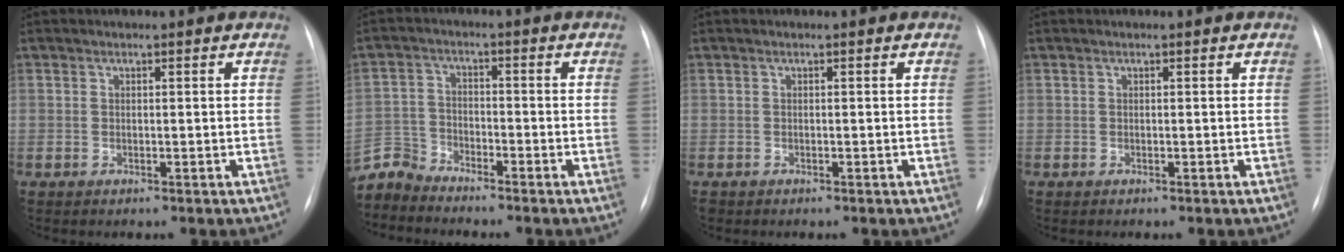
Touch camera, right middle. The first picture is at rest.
{"total": 5.5, "force": [-5.4, 0.4, -0.8], "torque": [0.012, 0.000, -0.111]}
{"total": 0.6, "force": [-0.5, 0.4, 0.1], "torque": [-0.005, 0.002, -0.007]}
{"total": 0.0}